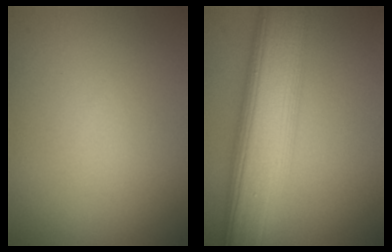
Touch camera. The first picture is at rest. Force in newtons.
{"total": 10.2, "press": 10.2, "slide": 0.2}